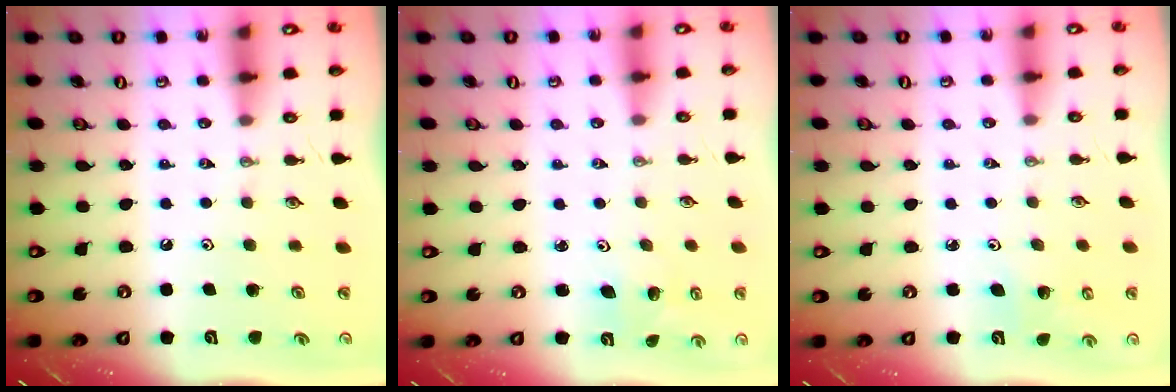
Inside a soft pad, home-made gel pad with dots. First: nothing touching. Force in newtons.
{"total": 2.5, "press": 2.5, "slide": 0.1}
{"total": 2.7, "press": 2.7, "slide": 0.3}